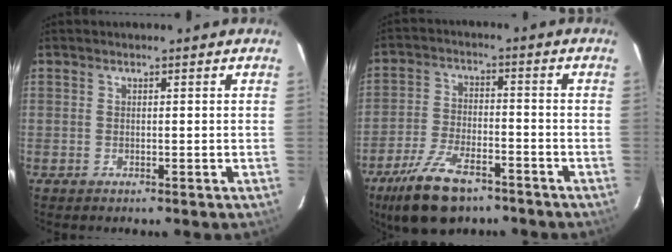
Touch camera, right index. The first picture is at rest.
{"total": 12.9, "force": [-8.9, 5.7, 7.5], "torque": [-0.172, -0.014, -0.157]}